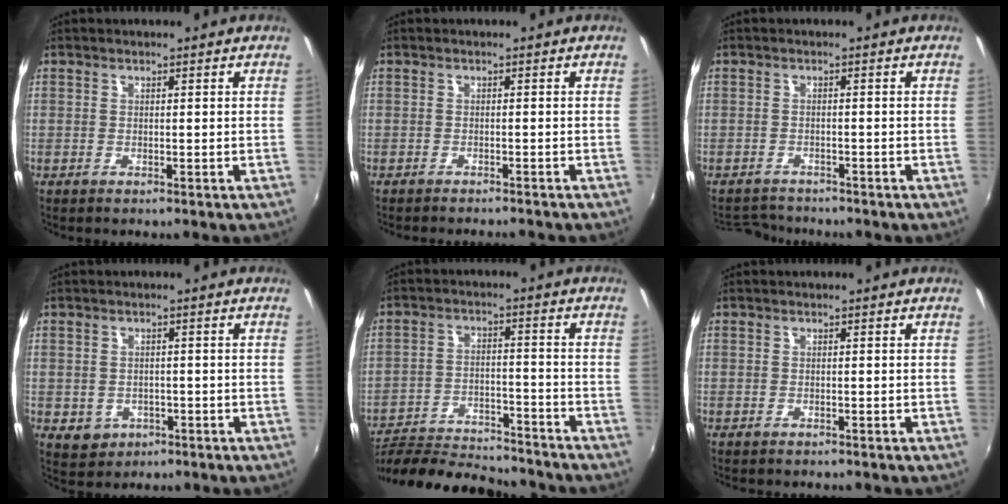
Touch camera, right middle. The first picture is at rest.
{"total": 4.0, "force": [-3.7, 0.4, 1.5], "torque": [-0.036, -0.012, -0.054]}
{"total": 4.2, "force": [-4.1, 1.1, 0.4], "torque": [-0.022, 0.000, -0.069]}
{"total": 4.1, "force": [-1.0, 3.7, 1.5], "torque": [-0.037, -0.001, -0.004]}
{"total": 19.6, "force": [-17.7, 3.5, 7.6], "torque": [-0.150, -0.022, -0.273]}
{"total": 0.7, "force": [-0.6, 0.2, 0.2], "torque": [-0.006, -0.004, -0.008]}